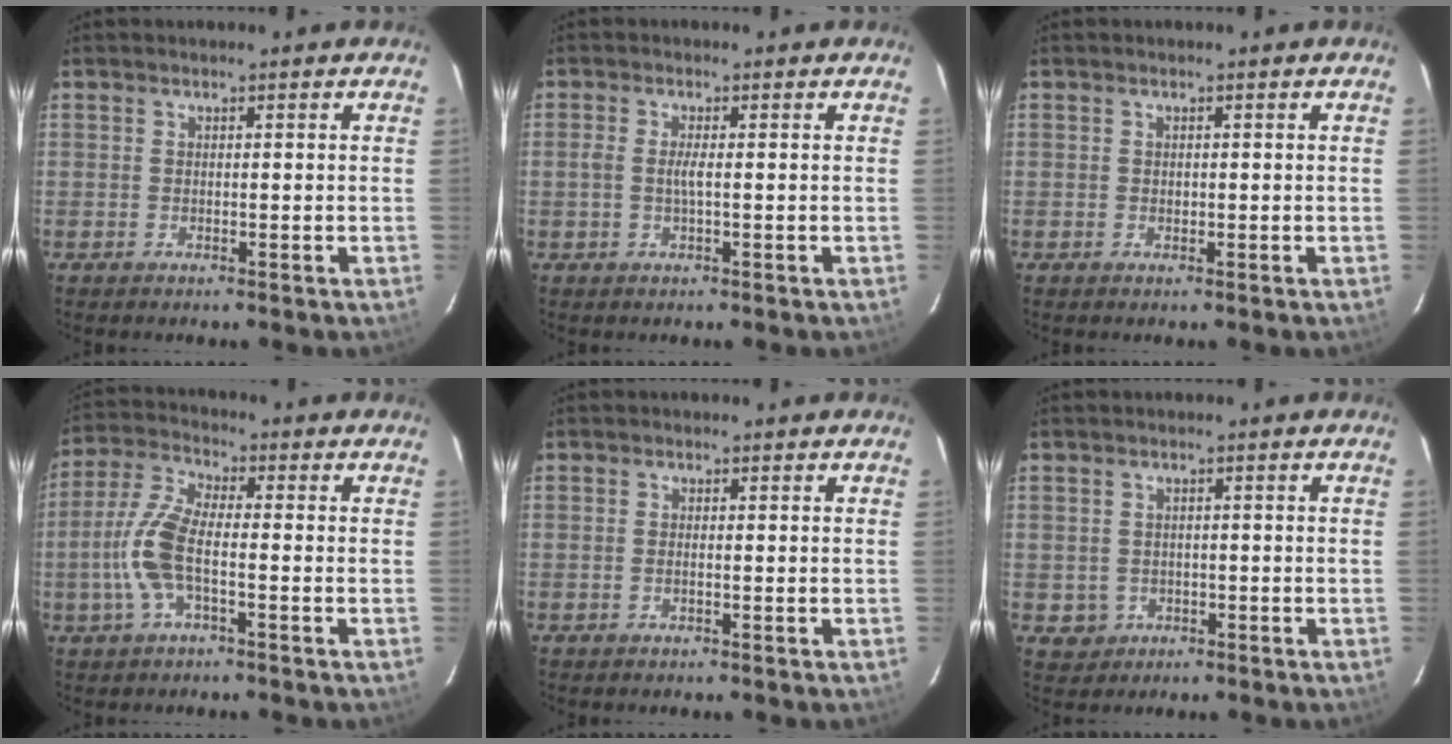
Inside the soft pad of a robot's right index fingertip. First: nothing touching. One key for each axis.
{"total": 2.0, "fx": -0.2, "fy": 0.1, "fz": 2.0, "tx": -0.041, "ty": 0.000, "tz": -0.007}
{"total": 0.5, "fx": 0.0, "fy": 0.5, "fz": 0.2, "tx": -0.003, "ty": 0.001, "tz": 0.001}
{"total": 9.6, "fx": -2.4, "fy": 3.1, "fz": 8.8, "tx": -0.202, "ty": 0.004, "tz": -0.051}
{"total": 0.7, "fx": -0.3, "fy": 0.0, "fz": 0.6, "tx": -0.012, "ty": -0.001, "tz": -0.006}
{"total": 3.3, "fx": -0.7, "fy": 3.2, "fz": 0.6, "tx": -0.018, "ty": 0.005, "tz": 0.000}